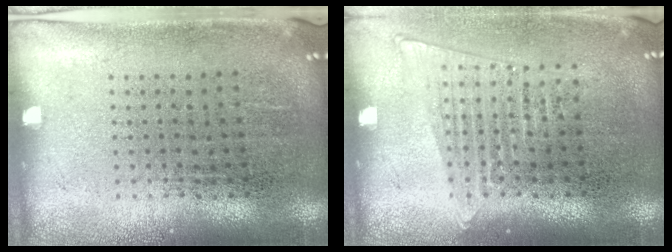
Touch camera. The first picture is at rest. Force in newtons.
{"total": 1.4, "press": 1.3, "slide": 0.5}